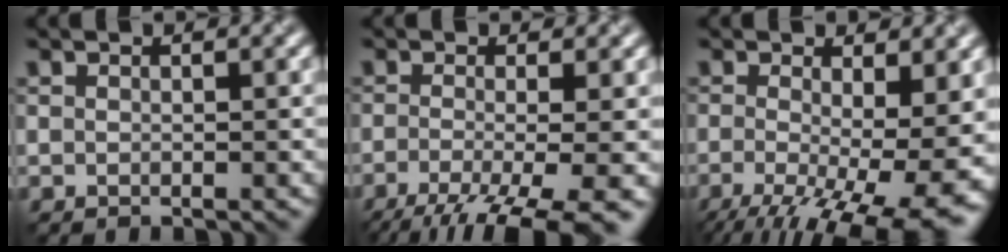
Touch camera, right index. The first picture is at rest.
{"total": 8.8, "force": [-4.9, 2.4, 6.9], "torque": [-0.122, -0.022, -0.073]}
{"total": 13.5, "force": [-4.1, 5.5, 11.6], "torque": [-0.188, -0.032, -0.048]}